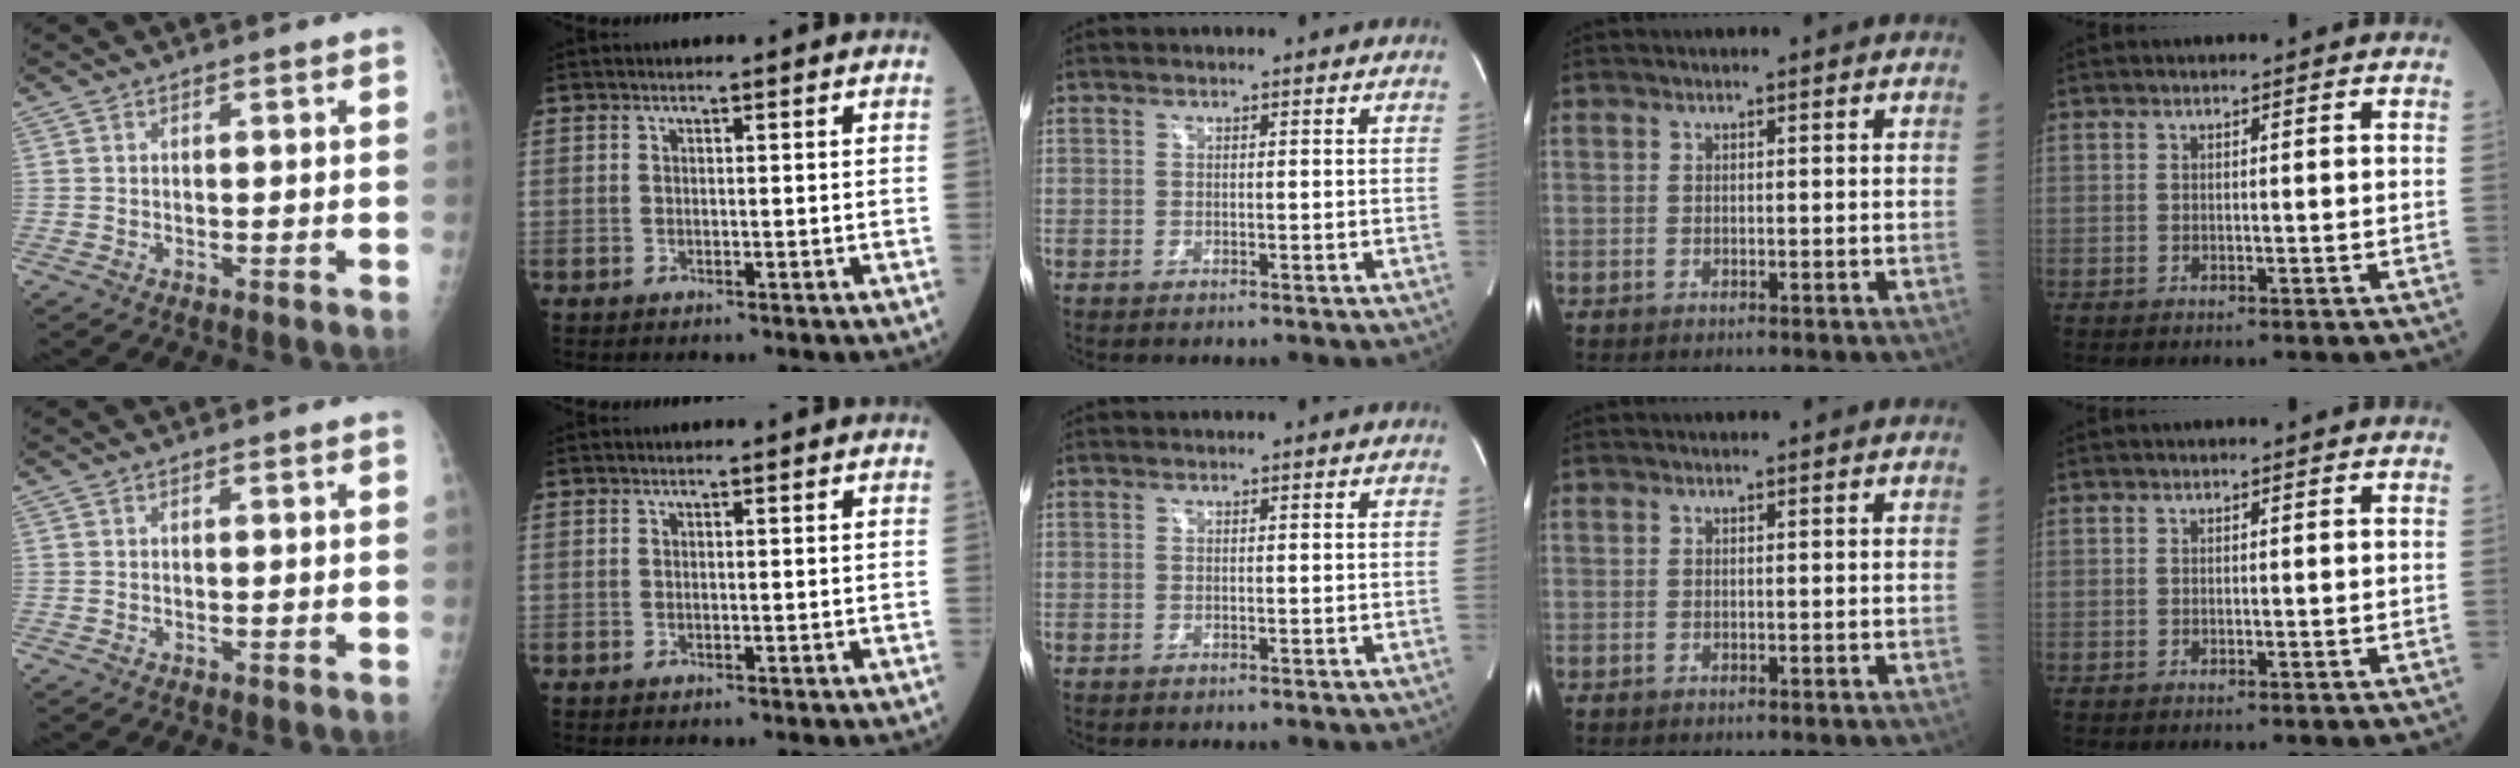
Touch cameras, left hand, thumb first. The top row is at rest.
{}